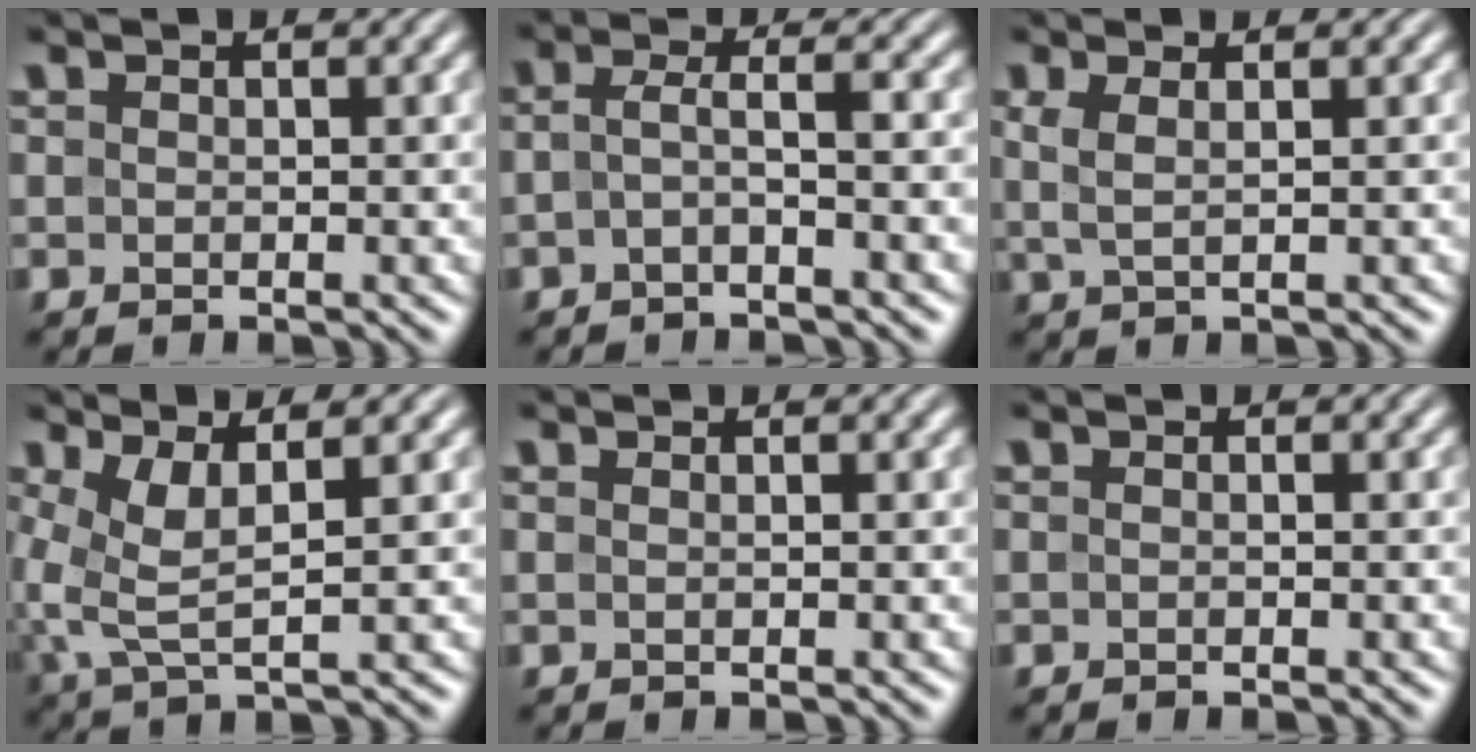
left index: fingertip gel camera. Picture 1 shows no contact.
{"total": 2.1, "force": [-0.9, 0.3, 1.9], "torque": [-0.040, 0.008, -0.023]}
{"total": 2.0, "force": [0.7, 0.5, 1.7], "torque": [-0.032, 0.002, 0.013]}
{"total": 3.7, "force": [0.9, 1.1, 3.4], "torque": [-0.086, -0.003, 0.020]}
{"total": 0.0}
{"total": 0.0}